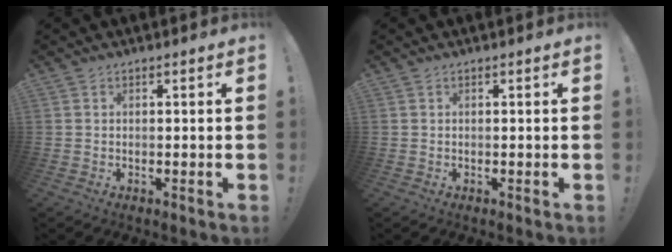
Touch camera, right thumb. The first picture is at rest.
{"total": 0.0}